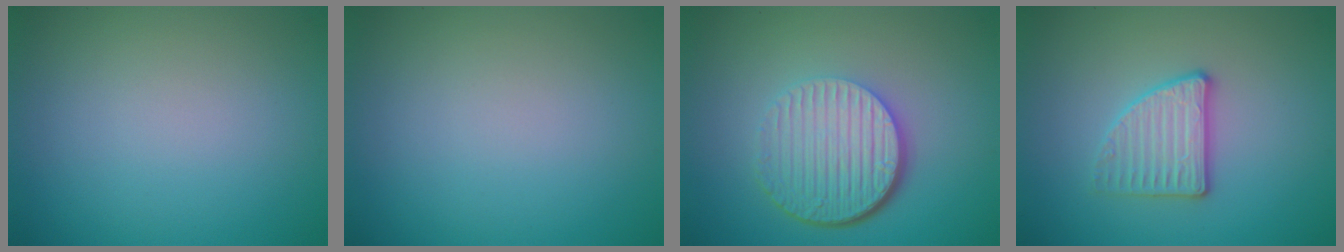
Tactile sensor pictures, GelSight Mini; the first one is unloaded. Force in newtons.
{"total": 0.0}
{"total": 6.7, "press": 4.5, "slide": 5.0}
{"total": 2.9, "press": 2.8, "slide": 0.7}